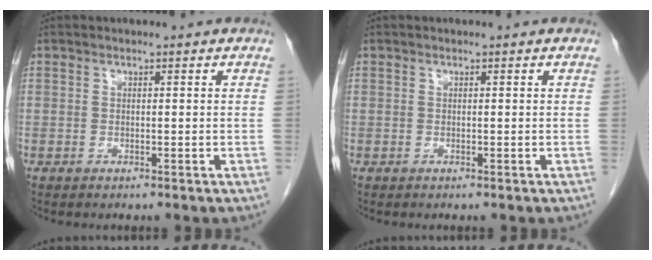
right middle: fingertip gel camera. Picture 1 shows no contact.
{"total": 0.0}